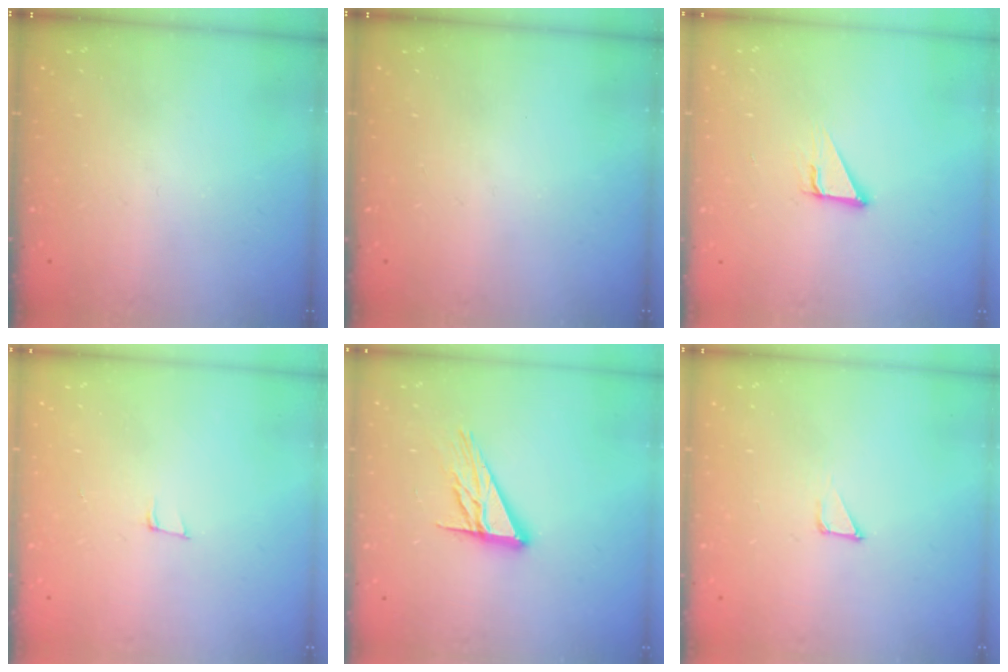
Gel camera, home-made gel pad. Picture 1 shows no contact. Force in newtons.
{"total": 0.0}
{"total": 3.4, "press": 3.4, "slide": 0.3}
{"total": 5.6, "press": 4.5, "slide": 3.3}
{"total": 12.3, "press": 12.3, "slide": 1.2}
{"total": 1.3, "press": 1.3, "slide": 0.0}